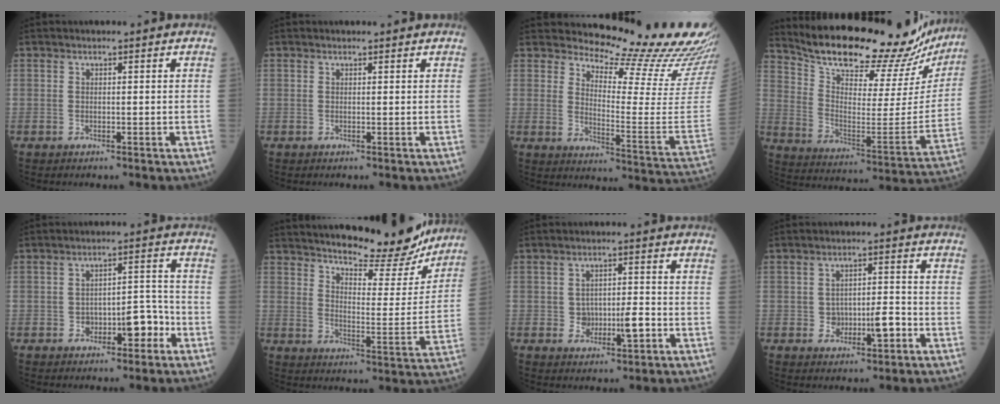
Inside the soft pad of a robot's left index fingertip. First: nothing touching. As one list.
[{"total": 0.9, "force": [0.9, 0.2, 0.0], "torque": [-0.004, 0.004, 0.011]}, {"total": 20.4, "force": [19.5, 0.8, 5.8], "torque": [-0.085, -0.130, 0.227]}, {"total": 28.0, "force": [25.8, 5.3, 9.4], "torque": [-0.156, -0.078, 0.350]}, {"total": 5.4, "force": [-2.5, 2.5, 4.1], "torque": [-0.050, 0.025, -0.034]}, {"total": 18.6, "force": [16.9, 3.2, 7.0], "torque": [-0.090, -0.030, 0.222]}, {"total": 4.5, "force": [-1.3, 2.2, 3.7], "torque": [-0.051, 0.010, -0.013]}, {"total": 4.5, "force": [-1.5, 2.2, 3.7], "torque": [-0.048, 0.011, -0.018]}]